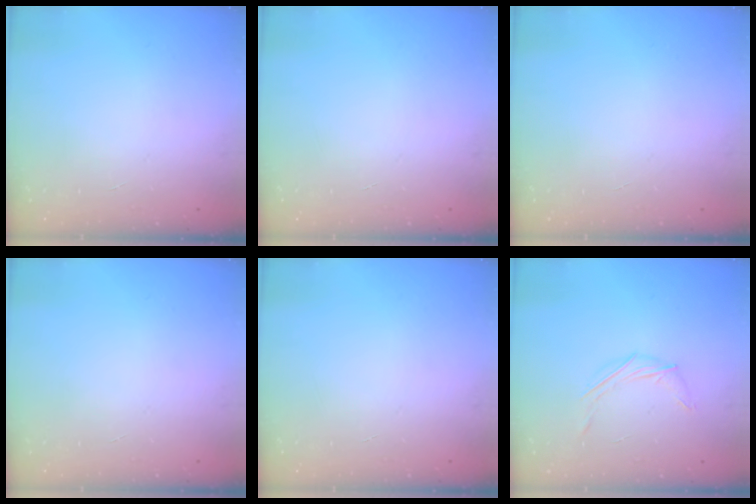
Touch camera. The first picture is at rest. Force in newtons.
{"total": 0.0}
{"total": 0.9, "press": 0.8, "slide": 0.2}
{"total": 0.0}
{"total": 0.0}
{"total": 4.7, "press": 4.6, "slide": 0.9}